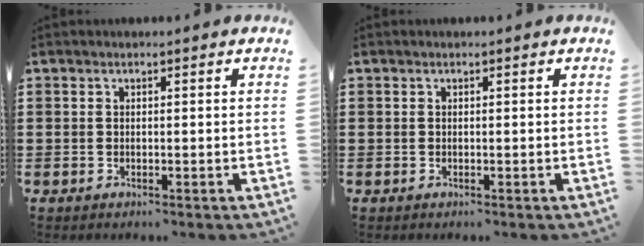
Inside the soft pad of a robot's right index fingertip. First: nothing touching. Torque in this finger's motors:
{"motor_torque": [0.00, 0.00, 0.00, 0.00]}